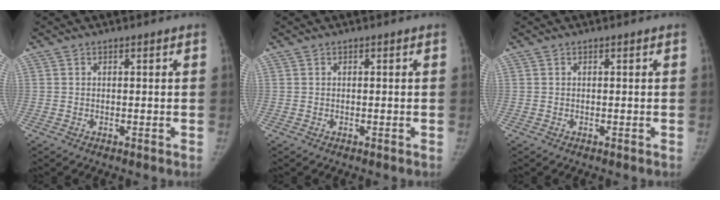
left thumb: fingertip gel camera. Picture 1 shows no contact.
{"total": 0.0}
{"total": 0.0}